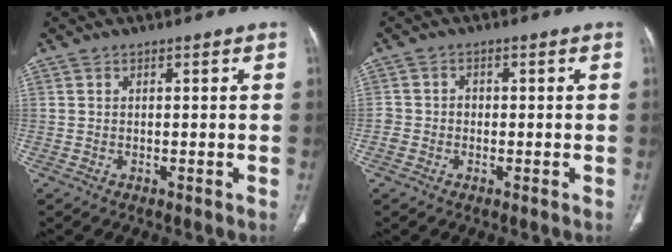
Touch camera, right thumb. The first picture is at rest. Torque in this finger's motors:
{"motor_torque": [0.24, -0.02, 0.36, 0.21, -0.02]}